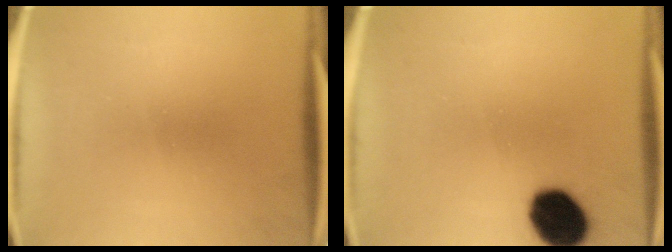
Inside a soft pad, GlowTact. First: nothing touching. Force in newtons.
{"total": 13.1}